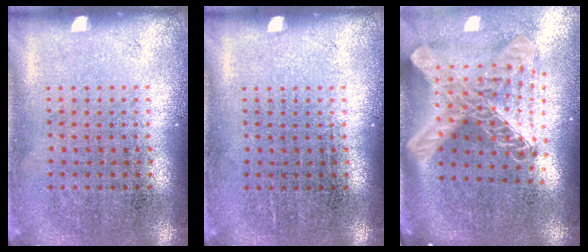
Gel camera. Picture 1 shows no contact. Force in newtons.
{"total": 0.0}
{"total": 3.0, "press": 2.0, "slide": 2.2}